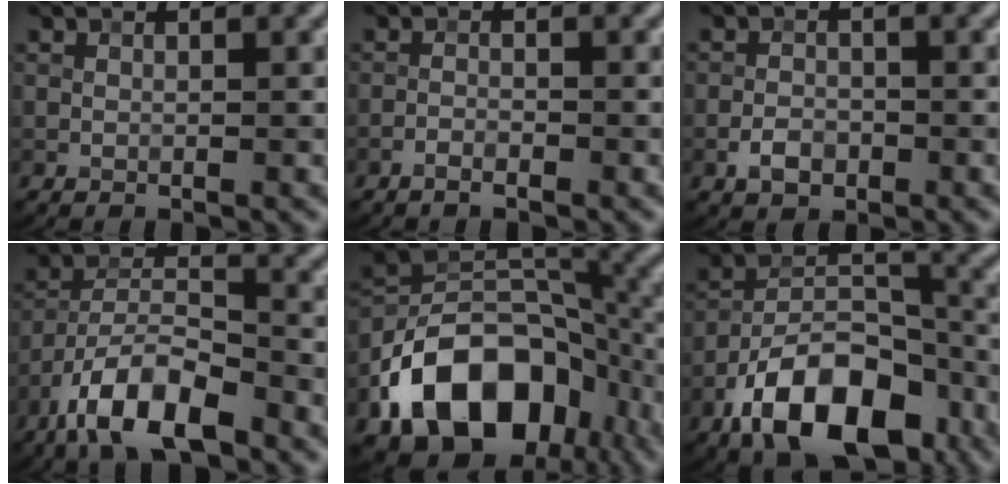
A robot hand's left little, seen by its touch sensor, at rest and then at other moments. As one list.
[{"total": 1.4, "force": [-1.2, 0.3, 0.6], "torque": [0.005, 0.005, -0.027]}, {"total": 2.0, "force": [-1.3, 1.3, 0.9], "torque": [-0.010, 0.001, -0.028]}, {"total": 8.5, "force": [-6.0, 2.7, 5.4], "torque": [-0.090, 0.007, -0.117]}, {"total": 13.8, "force": [-7.0, 8.7, 8.1], "torque": [-0.135, 0.002, -0.128]}, {"total": 12.2, "force": [-7.4, 5.9, 7.7], "torque": [-0.134, 0.000, -0.134]}]